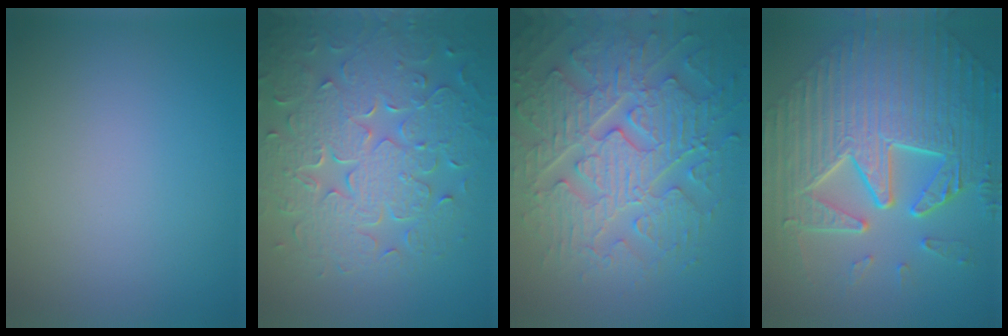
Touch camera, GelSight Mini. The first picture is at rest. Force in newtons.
{"total": 8.7, "press": 6.4, "slide": 6.0}
{"total": 8.5, "press": 6.5, "slide": 5.4}
{"total": 10.7, "press": 7.3, "slide": 7.8}